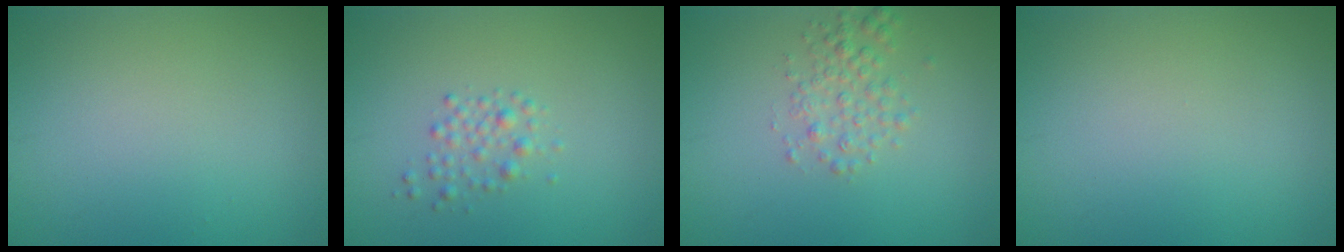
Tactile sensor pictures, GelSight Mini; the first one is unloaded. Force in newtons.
{"total": 1.6, "press": 1.6, "slide": 0.1}
{"total": 2.2, "press": 2.2, "slide": 0.1}
{"total": 0.0}